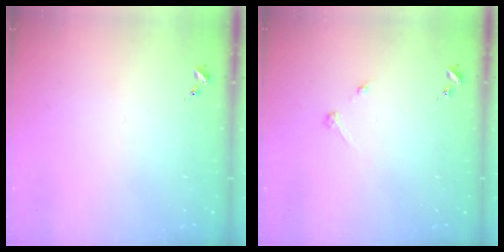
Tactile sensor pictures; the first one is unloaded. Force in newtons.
{"total": 2.7, "press": 2.7, "slide": 0.3}